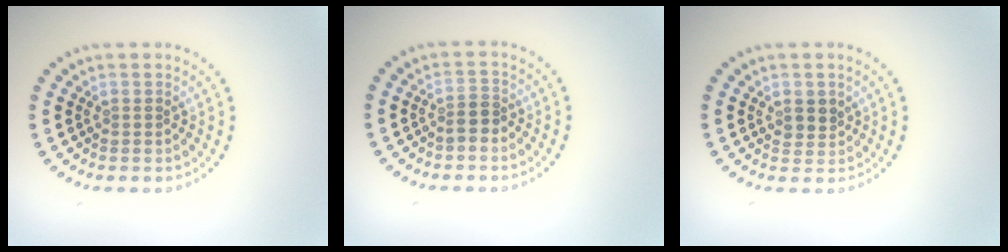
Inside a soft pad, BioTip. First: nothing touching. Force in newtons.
{"total": 1.6, "press": 1.4, "slide": 0.7}
{"total": 1.7, "press": 1.4, "slide": 0.8}